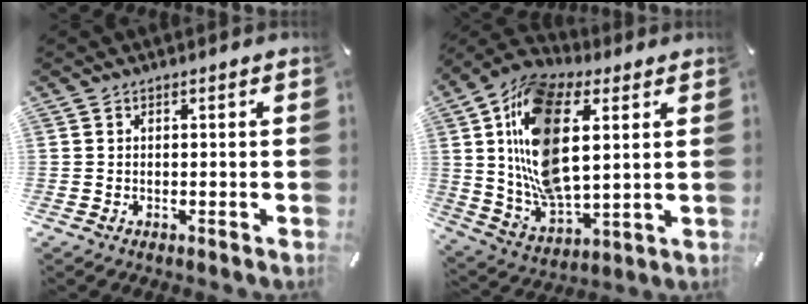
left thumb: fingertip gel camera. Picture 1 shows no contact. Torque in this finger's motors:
{"motor_torque": [1.35, 0.59, 1.69, 0.63, 0.28]}